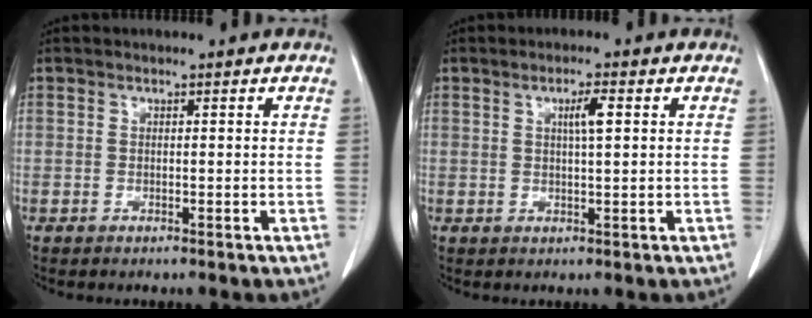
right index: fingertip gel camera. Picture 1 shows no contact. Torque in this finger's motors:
{"motor_torque": [0.10, 0.05, 0.02, 0.03]}